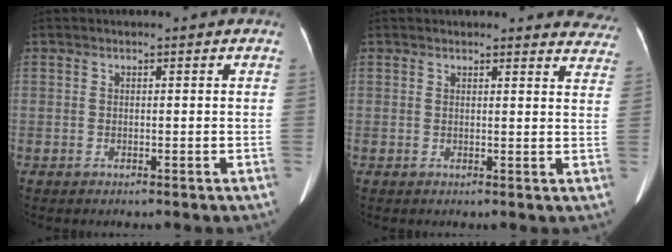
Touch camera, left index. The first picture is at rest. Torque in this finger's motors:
{"motor_torque": [-0.02, -0.42, 0.09, 0.02]}